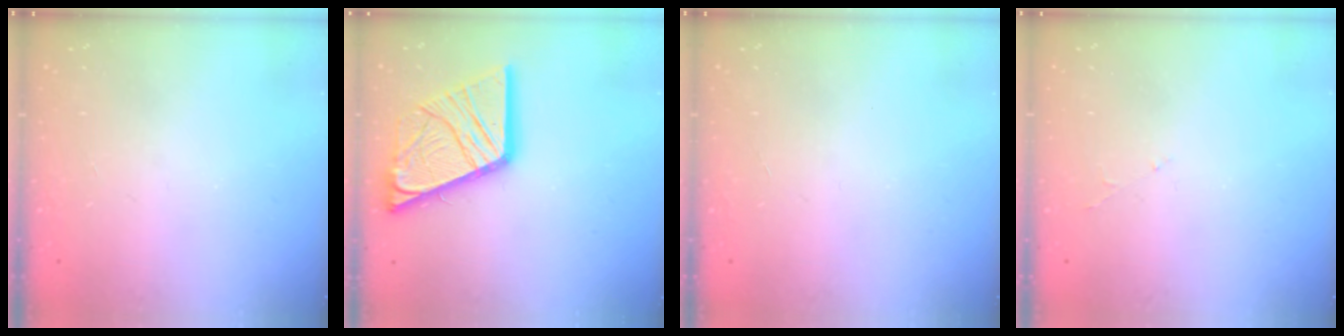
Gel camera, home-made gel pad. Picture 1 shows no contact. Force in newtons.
{"total": 21.7, "press": 21.6, "slide": 2.4}
{"total": 0.0}
{"total": 2.8, "press": 2.8, "slide": 0.5}